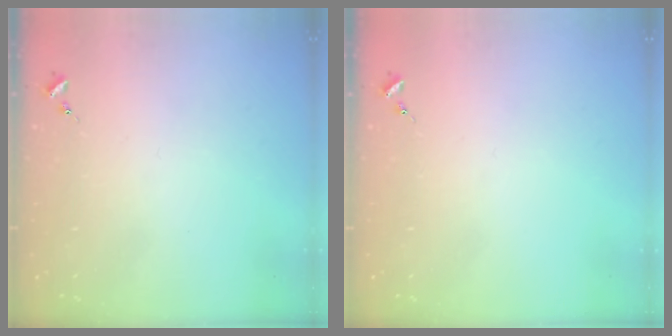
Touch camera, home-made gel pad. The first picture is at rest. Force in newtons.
{"total": 0.0}